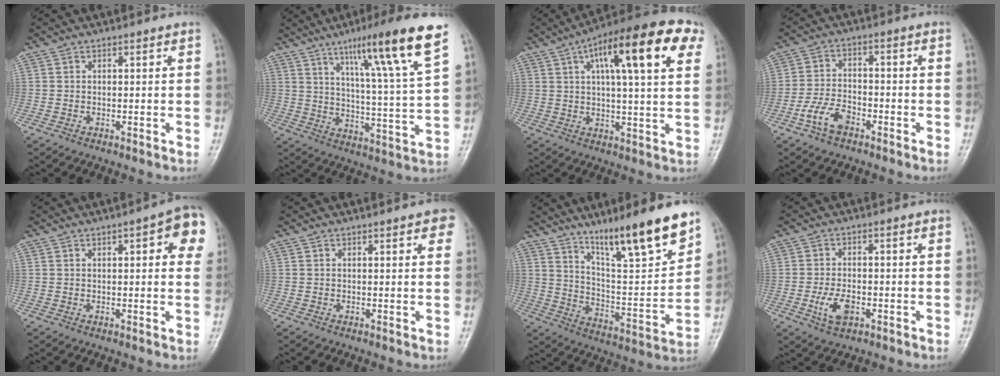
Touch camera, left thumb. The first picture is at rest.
{"total": 17.7, "force": [10.5, 1.0, 14.2], "torque": [-0.207, -0.046, 0.160]}
{"total": 19.5, "force": [7.8, 5.3, 17.1], "torque": [-0.236, 0.017, 0.108]}
{"total": 6.3, "force": [-3.7, 3.5, 3.8], "torque": [-0.072, 0.025, -0.072]}
{"total": 8.8, "force": [3.1, 2.8, 7.7], "torque": [-0.065, 0.004, 0.027]}
{"total": 4.0, "force": [2.0, 1.3, 3.1], "torque": [-0.022, -0.001, 0.018]}
{"total": 18.3, "force": [12.9, 2.5, 12.7], "torque": [-0.175, -0.079, 0.221]}
{"total": 5.4, "force": [-2.0, 3.1, 4.1], "torque": [-0.078, 0.008, -0.033]}